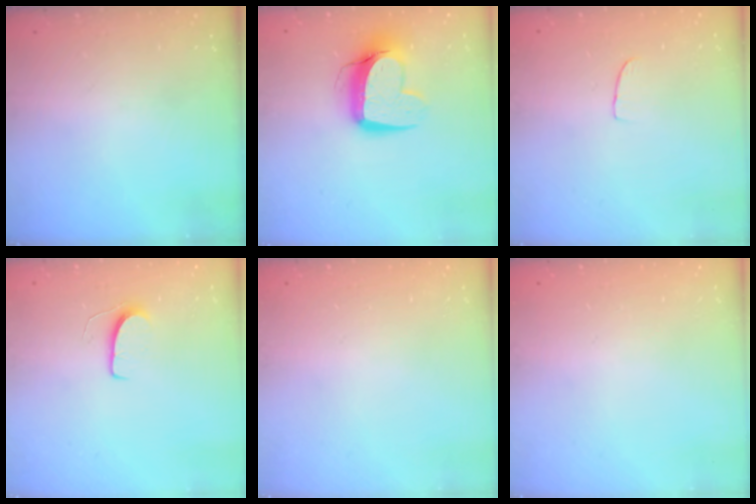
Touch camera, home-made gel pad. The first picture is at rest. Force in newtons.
{"total": 12.4, "press": 12.3, "slide": 1.5}
{"total": 2.6, "press": 2.6, "slide": 0.2}
{"total": 5.8, "press": 5.7, "slide": 0.4}
{"total": 0.0}
{"total": 0.0}